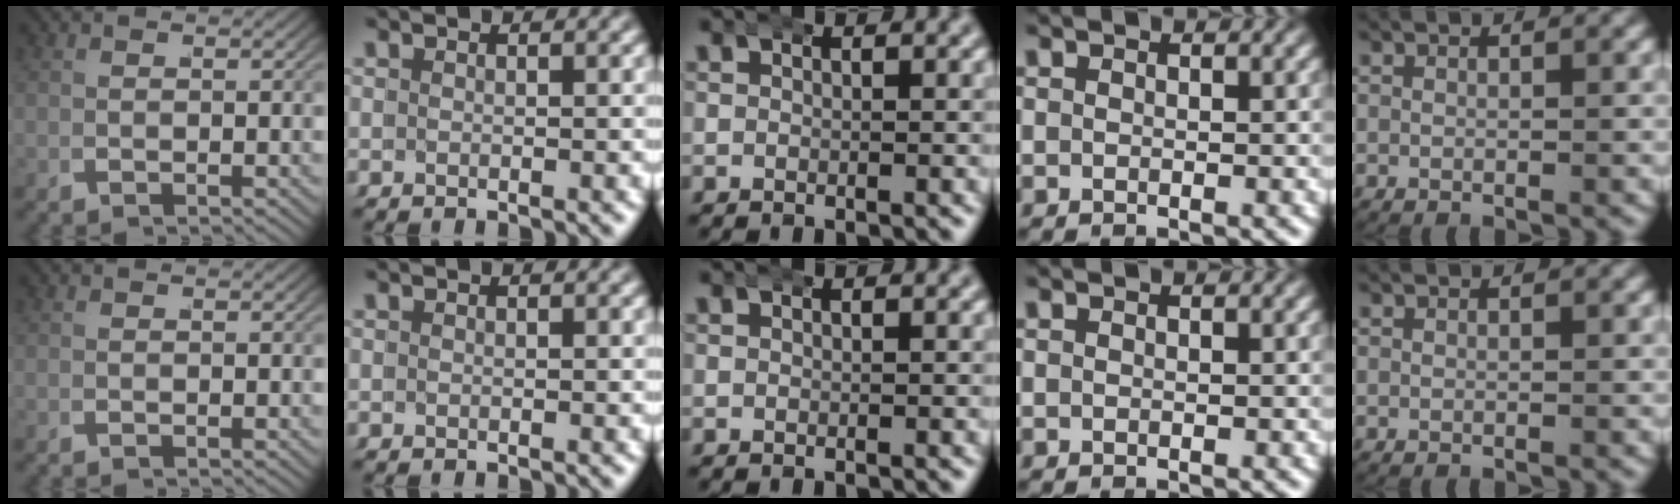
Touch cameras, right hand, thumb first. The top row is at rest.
{}